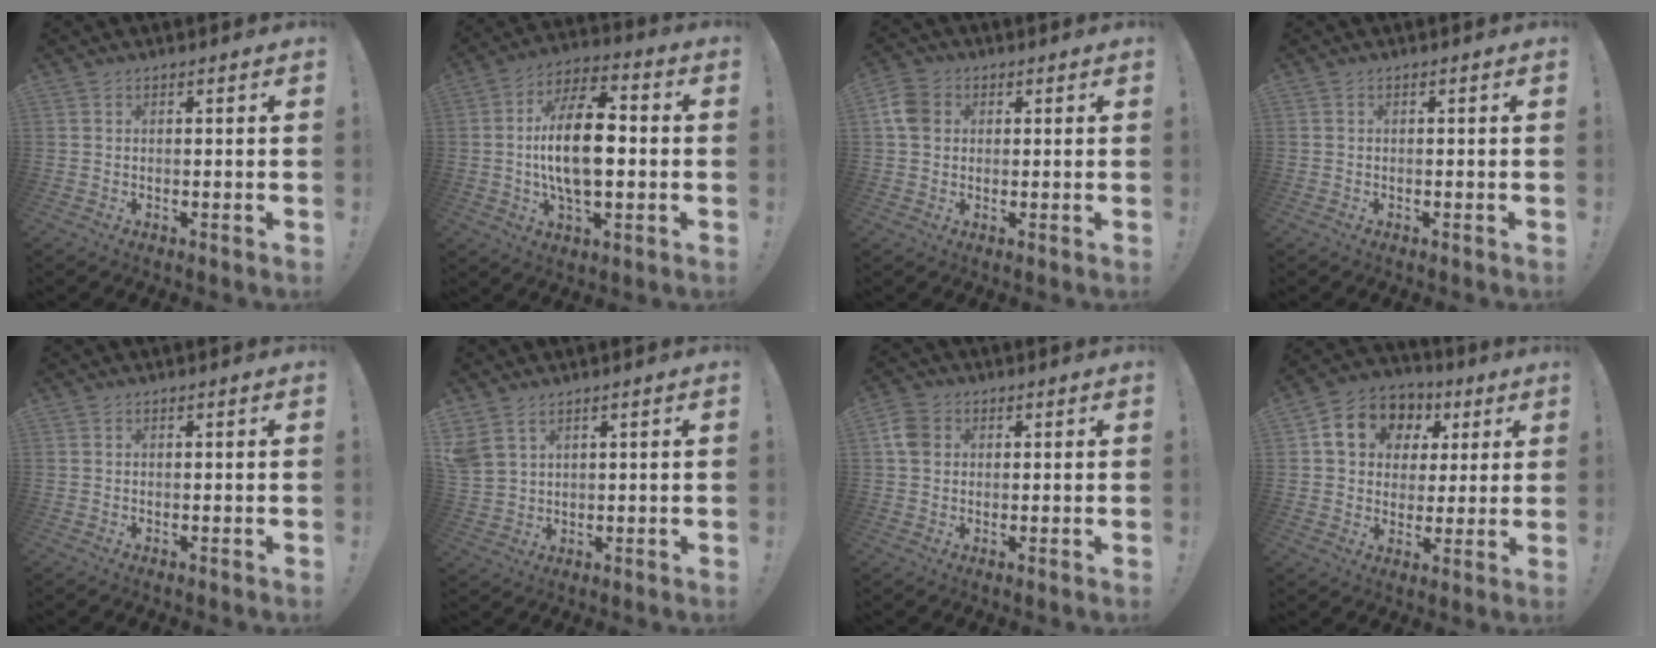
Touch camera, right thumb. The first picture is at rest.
{"total": 17.0, "force": [-0.8, 8.5, 14.8], "torque": [-0.260, 0.006, -0.023]}
{"total": 7.2, "force": [1.5, 5.8, 4.1], "torque": [-0.076, 0.008, 0.030]}
{"total": 0.6, "force": [-0.4, 0.4, -0.1], "torque": [0.003, 0.001, -0.007]}
{"total": 0.0}
{"total": 5.0, "force": [3.2, 3.0, 2.4], "torque": [-0.057, -0.010, 0.065]}
{"total": 6.1, "force": [1.3, 4.9, 3.4], "torque": [-0.057, 0.008, 0.028]}
{"total": 13.2, "force": [4.9, 10.8, 5.7], "torque": [-0.080, -0.017, 0.100]}